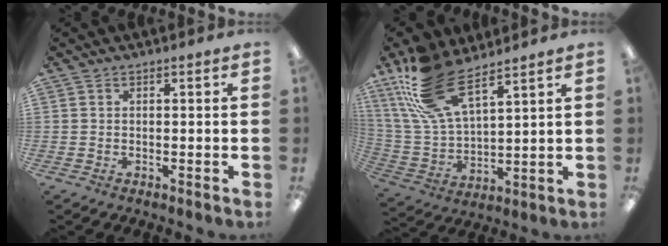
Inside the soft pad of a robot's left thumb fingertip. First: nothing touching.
{"total": 18.9, "force": [12.1, 7.9, 12.1], "torque": [-0.276, -0.041, 0.219]}